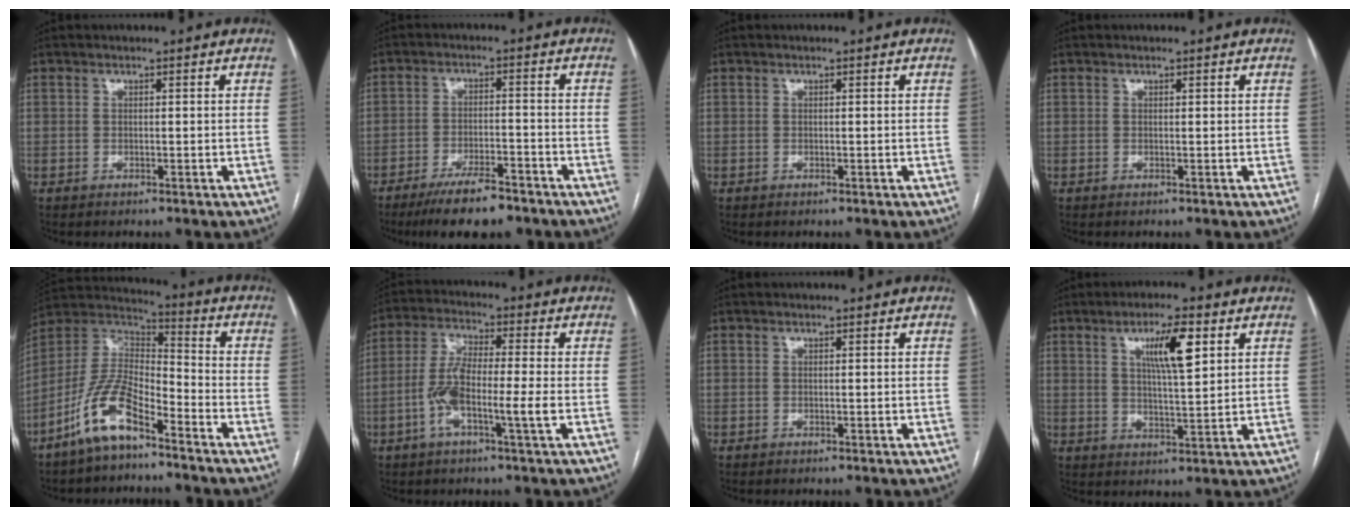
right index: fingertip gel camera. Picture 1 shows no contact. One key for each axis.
{"total": 9.6, "fx": -7.4, "fy": 2.2, "fz": 5.7, "tx": -0.095, "ty": -0.013, "tz": -0.123}
{"total": 0.0}
{"total": 0.0}
{"total": 11.7, "fx": -7.6, "fy": 3.8, "fz": 8.0, "tx": -0.175, "ty": 0.013, "tz": -0.146}
{"total": 8.5, "fx": -2.3, "fy": 0.6, "fz": 8.2, "tx": -0.167, "ty": 0.008, "tz": -0.052}
{"total": 0.0}
{"total": 7.8, "fx": 3.3, "fy": 1.0, "fz": 7.0, "tx": -0.122, "ty": 0.003, "tz": 0.057}